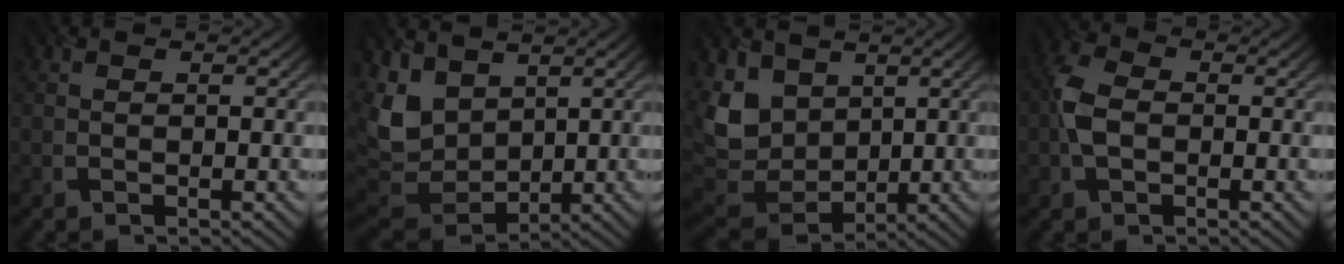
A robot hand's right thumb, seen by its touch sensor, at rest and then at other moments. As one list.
[{"total": 9.6, "force": [4.0, 6.5, 5.9], "torque": [-0.176, -0.006, 0.086]}, {"total": 9.7, "force": [3.3, 7.4, 5.5], "torque": [-0.166, -0.014, 0.067]}, {"total": 4.6, "force": [-0.6, 3.2, 3.3], "torque": [-0.085, 0.002, -0.020]}]